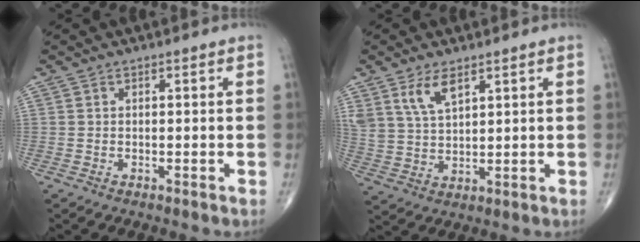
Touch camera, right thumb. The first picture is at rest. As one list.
[{"total": 6.5, "force": [3.9, 2.8, 4.4], "torque": [-0.081, -0.019, 0.084]}]